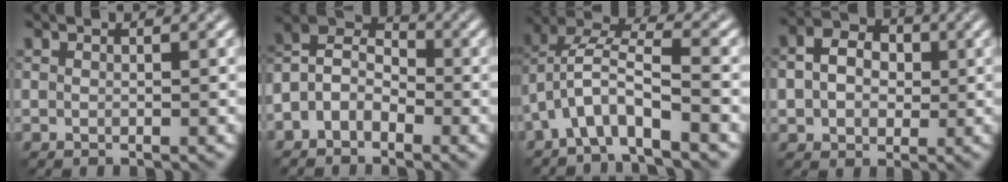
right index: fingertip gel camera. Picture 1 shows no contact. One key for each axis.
{"total": 5.5, "fx": -1.9, "fy": 3.9, "fz": 3.4, "tx": -0.062, "ty": 0.018, "tz": -0.040}
{"total": 5.7, "fx": -2.9, "fy": 1.8, "fz": 4.6, "tx": -0.086, "ty": 0.015, "tz": -0.061}
{"total": 6.1, "fx": 0.9, "fy": 4.8, "fz": 3.6, "tx": -0.066, "ty": 0.019, "tz": -0.011}